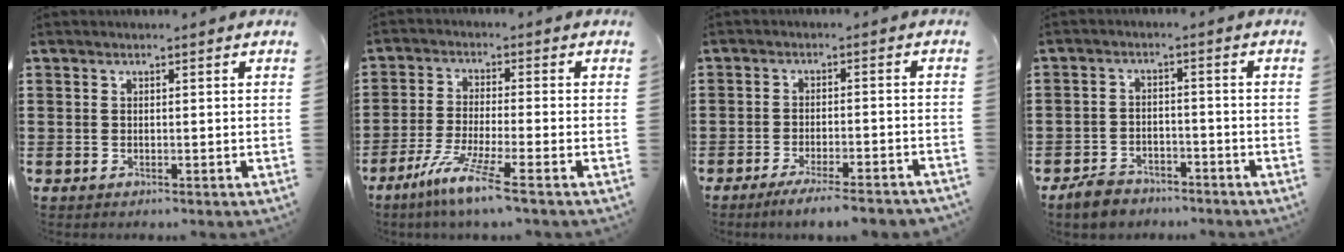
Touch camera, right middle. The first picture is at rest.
{"total": 7.0, "force": [-4.9, -0.2, 5.0], "torque": [-0.106, -0.019, -0.093]}
{"total": 4.0, "force": [-3.5, -0.2, 1.9], "torque": [-0.029, -0.007, -0.063]}
{"total": 3.6, "force": [-3.4, 1.2, 0.6], "torque": [-0.023, 0.006, -0.071]}